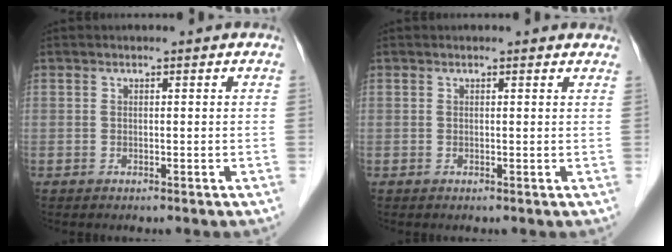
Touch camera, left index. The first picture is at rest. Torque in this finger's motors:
{"motor_torque": [1.14, -0.99, 0.22, -0.01]}